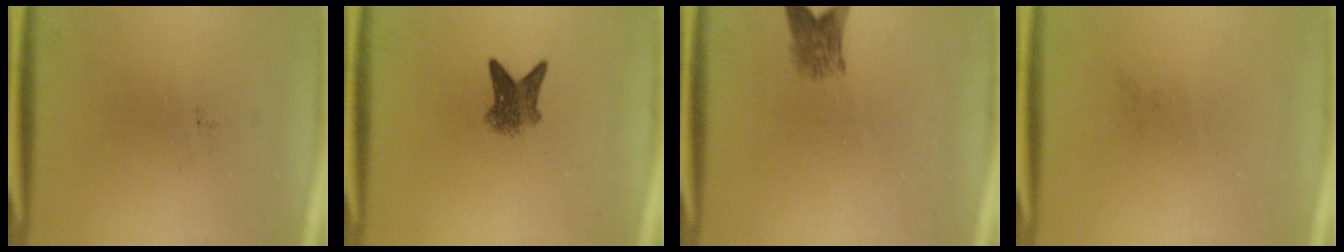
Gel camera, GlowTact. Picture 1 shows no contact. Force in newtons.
{"total": 3.9}
{"total": 3.3}
{"total": 0.0}